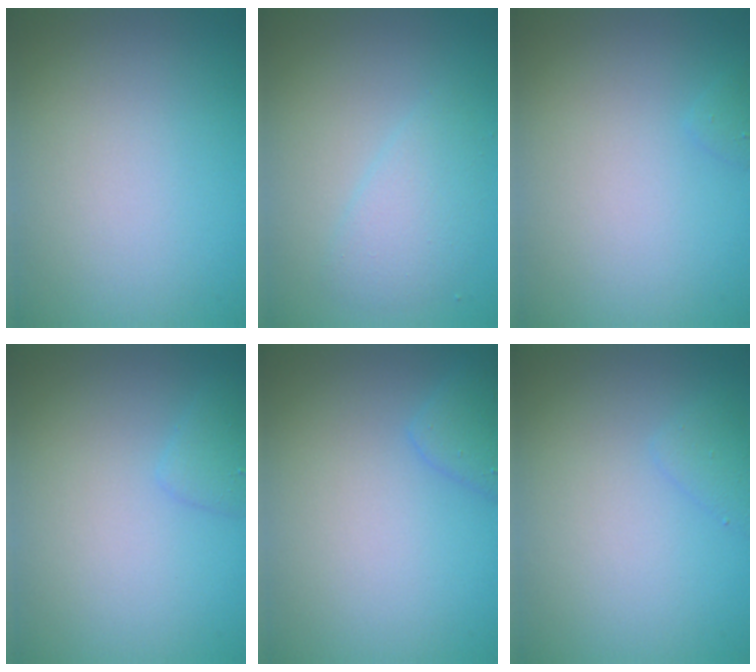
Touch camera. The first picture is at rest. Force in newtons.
{"total": 2.5, "press": 2.5, "slide": 0.1}
{"total": 0.6, "press": 0.6, "slide": 0.0}
{"total": 1.1, "press": 1.1, "slide": 0.1}
{"total": 1.9, "press": 1.9, "slide": 0.1}
{"total": 1.1, "press": 1.1, "slide": 0.0}